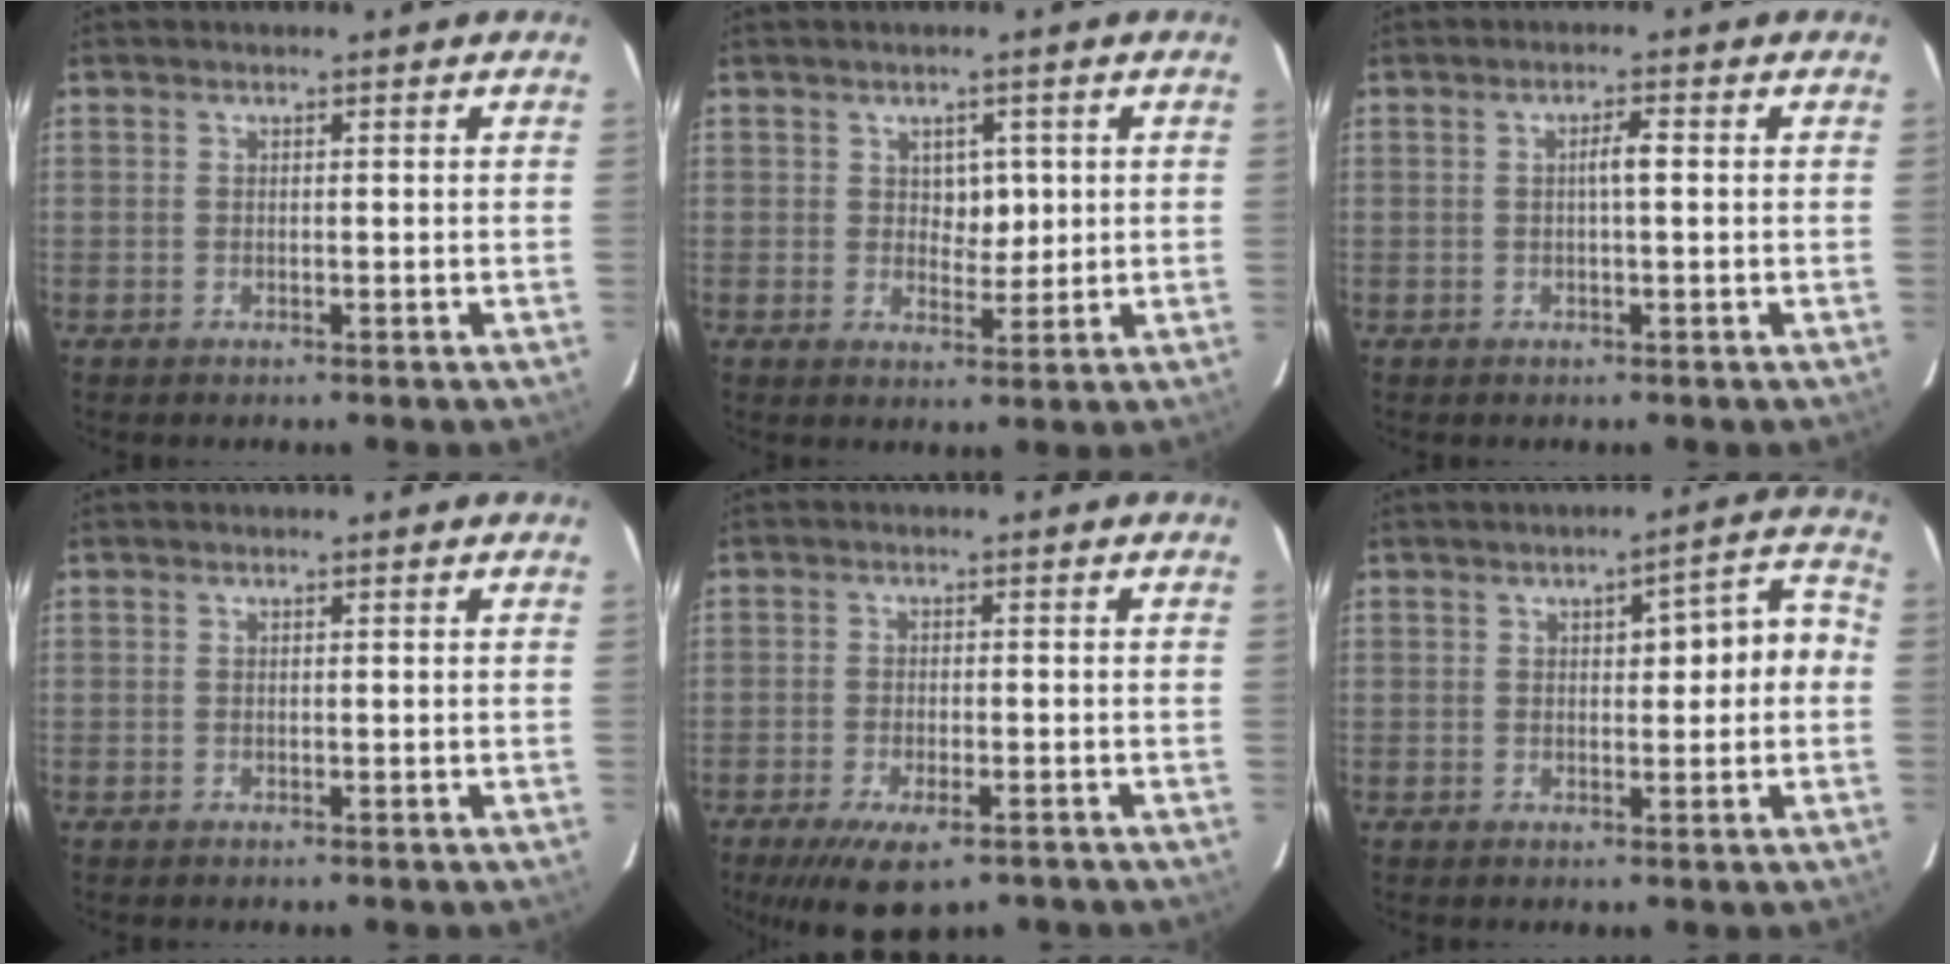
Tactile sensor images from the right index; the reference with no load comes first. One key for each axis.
{"total": 3.5, "fx": 0.9, "fy": 2.4, "fz": 2.4, "tx": -0.027, "ty": 0.001, "tz": 0.017}
{"total": 2.1, "fx": 0.1, "fy": 0.2, "fz": 2.1, "tx": -0.036, "ty": 0.003, "tz": 0.000}
{"total": 0.0}
{"total": 8.0, "fx": -5.5, "fy": 2.5, "fz": 5.2, "tx": -0.084, "ty": -0.013, "tz": -0.087}
{"total": 7.3, "fx": 0.6, "fy": 2.1, "fz": 7.0, "tx": -0.087, "ty": 0.034, "tz": 0.009}